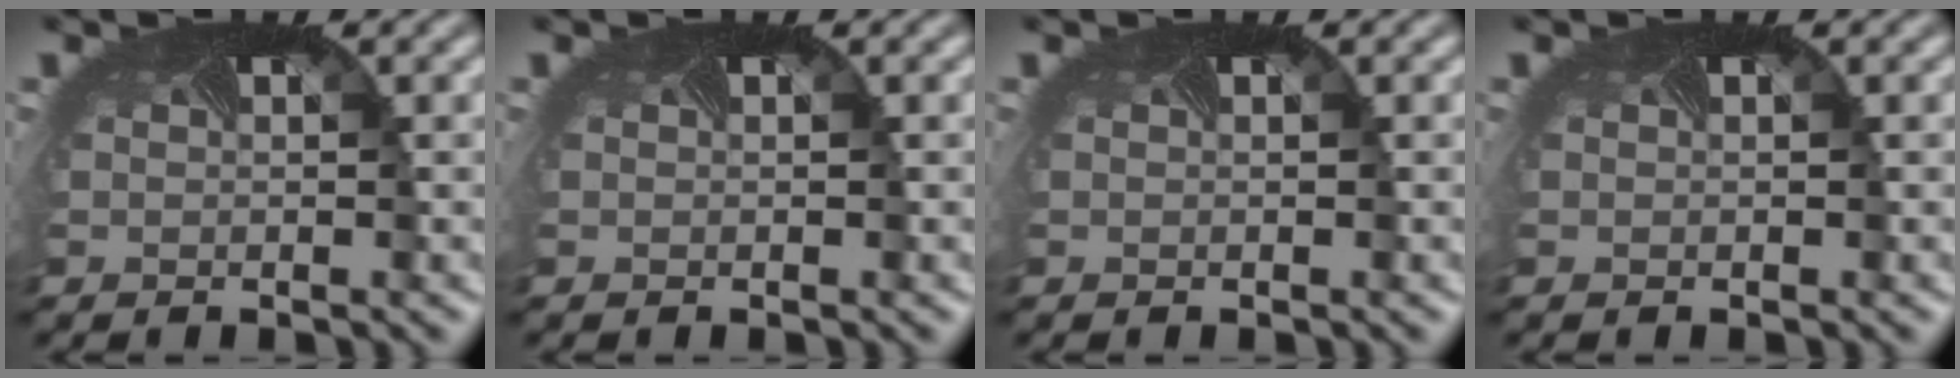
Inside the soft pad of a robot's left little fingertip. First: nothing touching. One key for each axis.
{"total": 0.0}
{"total": 0.0}
{"total": 0.0}